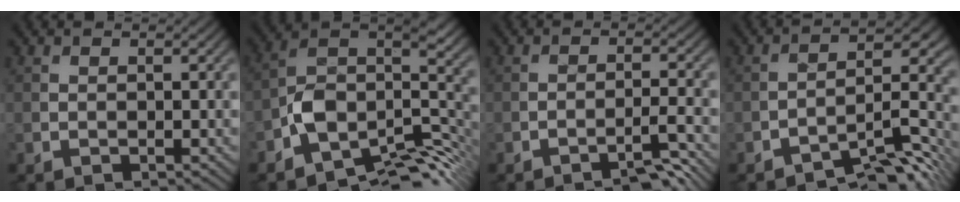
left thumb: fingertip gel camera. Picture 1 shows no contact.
{"total": 11.6, "force": [-6.2, 5.9, 7.9], "torque": [-0.136, -0.003, -0.120]}
{"total": 4.1, "force": [-3.2, 0.3, 2.6], "torque": [-0.038, 0.016, -0.055]}
{"total": 8.5, "force": [-6.5, 2.6, 4.8], "torque": [-0.055, 0.006, -0.118]}